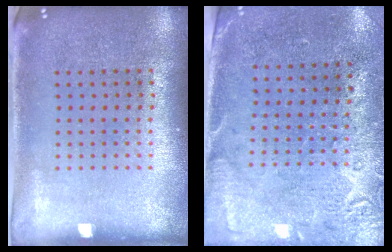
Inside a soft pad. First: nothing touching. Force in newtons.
{"total": 2.7, "press": 2.3, "slide": 1.4}